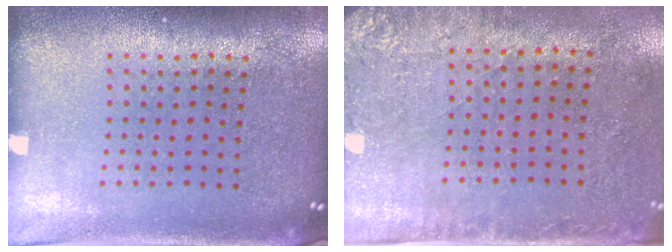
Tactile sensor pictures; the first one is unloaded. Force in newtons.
{"total": 2.8, "press": 2.3, "slide": 1.6}